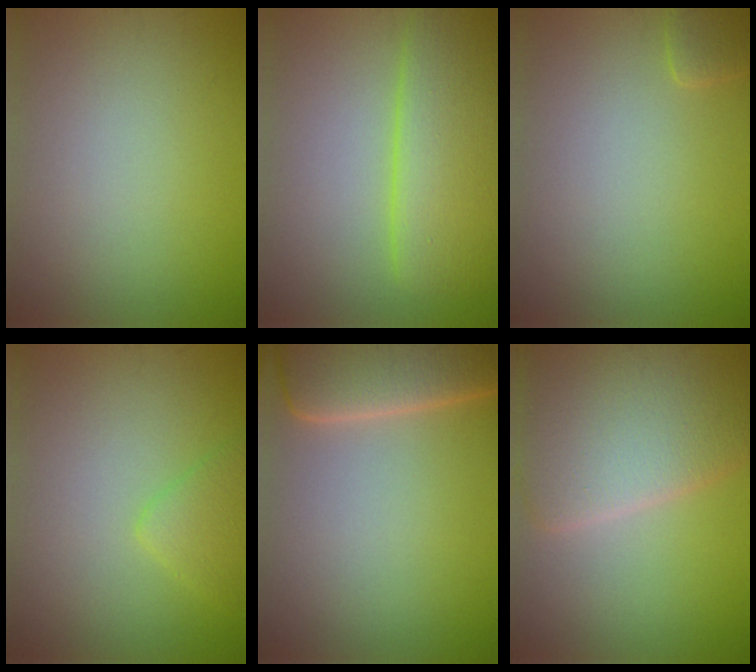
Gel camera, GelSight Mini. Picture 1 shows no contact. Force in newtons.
{"total": 7.6, "press": 7.6, "slide": 0.4}
{"total": 1.3, "press": 1.3, "slide": 0.1}
{"total": 2.3, "press": 2.3, "slide": 0.2}
{"total": 7.6, "press": 7.5, "slide": 1.2}
{"total": 8.9, "press": 8.9, "slide": 0.2}